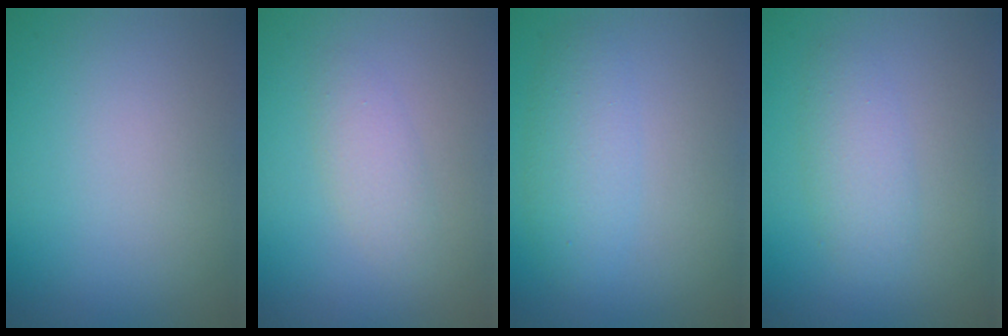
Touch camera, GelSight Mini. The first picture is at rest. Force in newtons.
{"total": 1.9, "press": 1.9, "slide": 0.1}
{"total": 2.8, "press": 2.8, "slide": 0.0}
{"total": 2.3, "press": 2.3, "slide": 0.1}